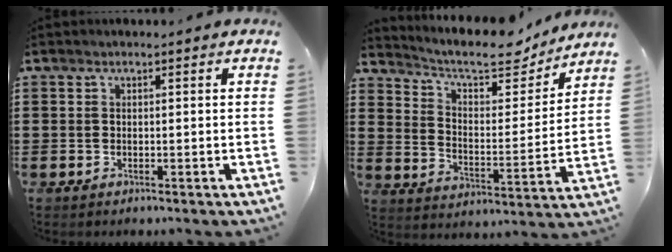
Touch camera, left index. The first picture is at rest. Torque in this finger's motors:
{"motor_torque": [1.40, -0.74, 0.40, 0.06]}